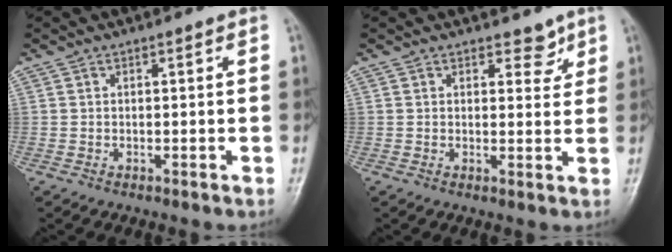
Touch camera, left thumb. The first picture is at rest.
{"total": 3.2, "force": [2.3, 1.8, 1.3], "torque": [0.006, -0.014, 0.029]}